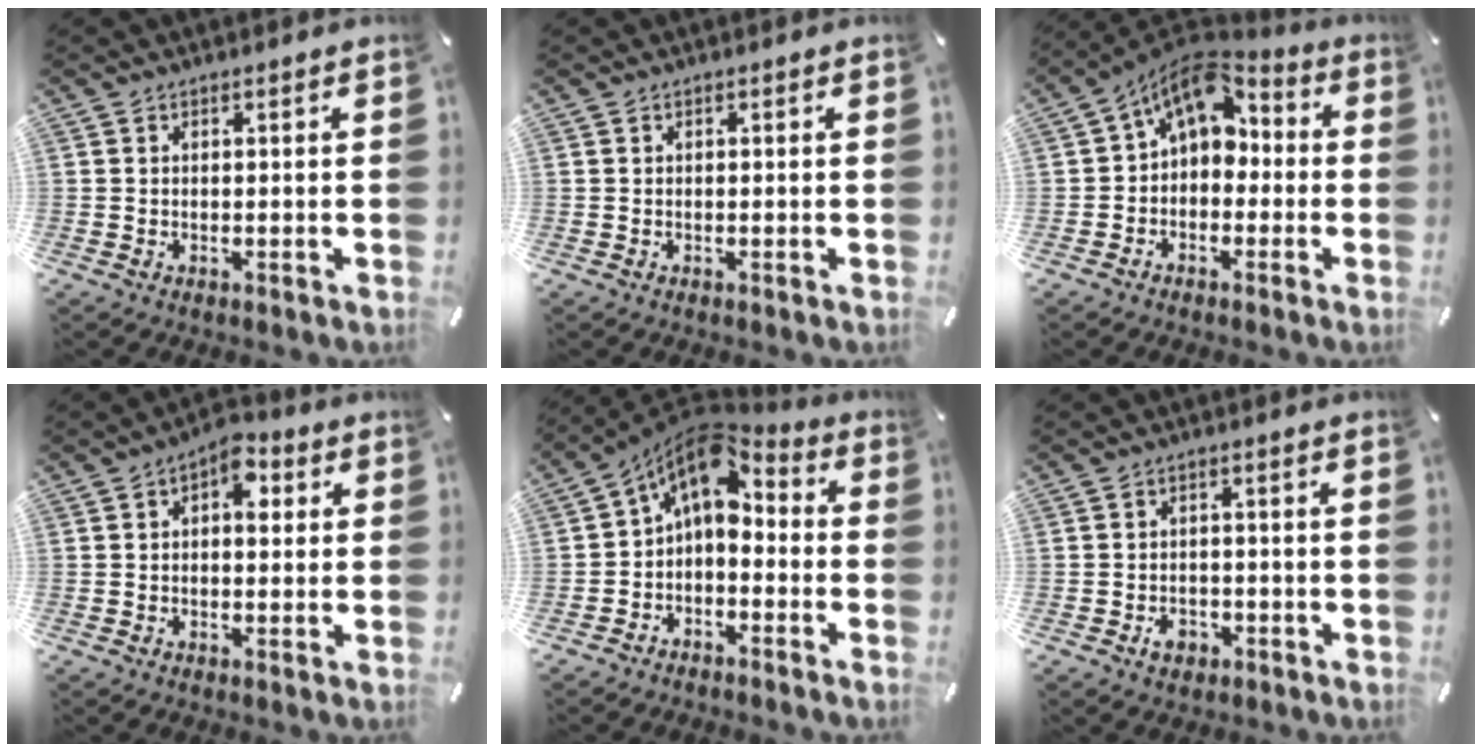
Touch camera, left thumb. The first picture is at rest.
{"total": 0.0}
{"total": 9.7, "force": [3.7, 6.7, 5.9], "torque": [-0.114, -0.016, 0.071]}
{"total": 6.3, "force": [1.7, 3.9, 4.7], "torque": [-0.047, -0.005, 0.019]}
{"total": 8.7, "force": [2.0, 6.0, 6.0], "torque": [-0.108, -0.025, 0.035]}
{"total": 3.8, "force": [-1.7, 2.8, 1.8], "torque": [-0.030, 0.007, -0.031]}